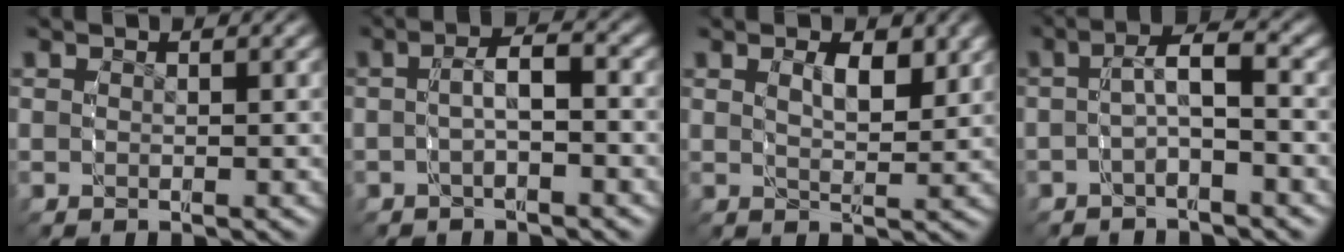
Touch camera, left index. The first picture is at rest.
{"total": 2.8, "force": [-1.1, 1.0, 2.4], "torque": [-0.043, 0.006, -0.024]}
{"total": 2.9, "force": [0.9, 1.4, 2.3], "torque": [-0.039, -0.012, 0.018]}
{"total": 3.0, "force": [-1.1, 1.1, 2.6], "torque": [-0.047, 0.007, -0.025]}